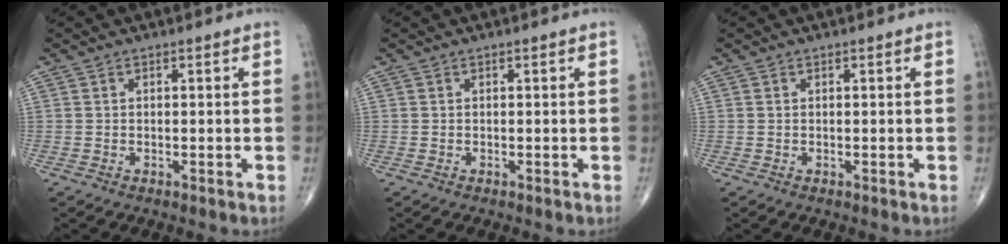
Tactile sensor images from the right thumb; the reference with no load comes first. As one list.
[{"total": 0.0}, {"total": 0.0}]